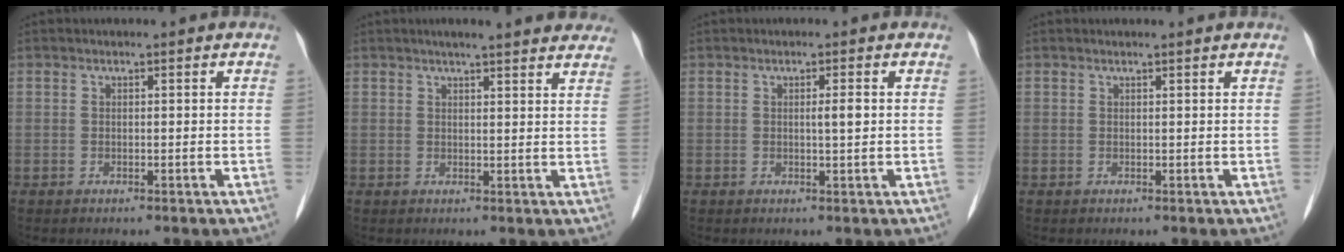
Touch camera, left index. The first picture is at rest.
{"total": 13.2, "force": [11.6, 1.9, 6.0], "torque": [-0.062, 0.017, 0.127]}
{"total": 1.6, "force": [0.3, 0.0, 1.6], "torque": [-0.027, -0.001, 0.005]}
{"total": 1.1, "force": [1.0, -0.1, 0.4], "torque": [-0.015, 0.007, 0.018]}